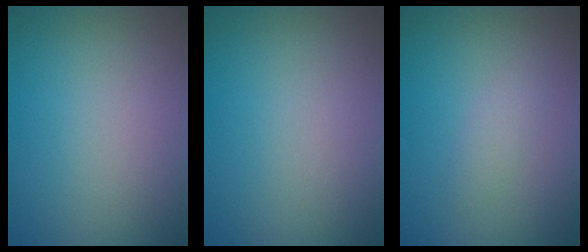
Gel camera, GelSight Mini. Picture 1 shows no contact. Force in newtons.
{"total": 0.0}
{"total": 1.1, "press": 1.1, "slide": 0.0}